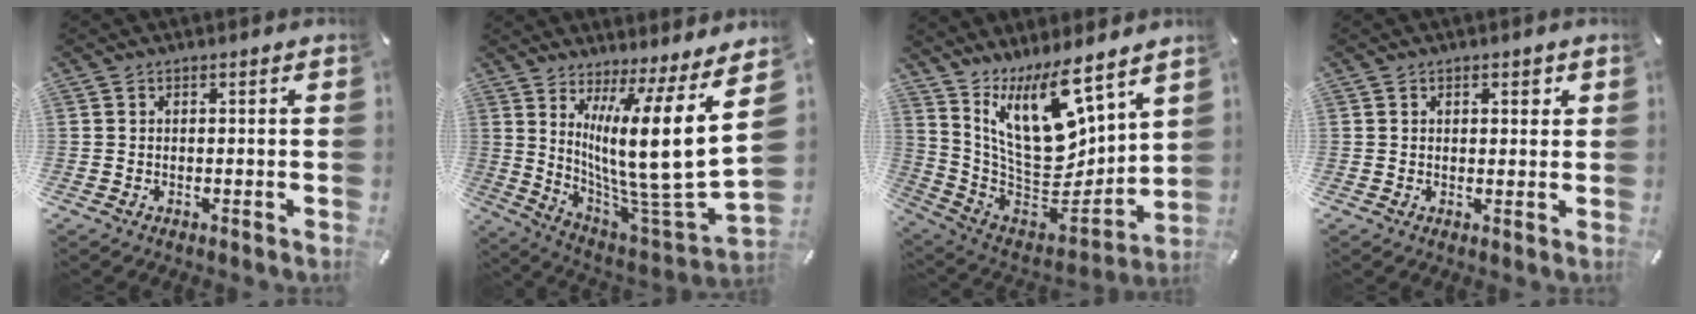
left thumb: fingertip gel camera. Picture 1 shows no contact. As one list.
[{"total": 20.5, "force": [6.9, 2.9, 19.1], "torque": [-0.331, -0.080, 0.107]}, {"total": 17.4, "force": [9.4, 8.2, 12.1], "torque": [-0.230, -0.092, 0.168]}, {"total": 2.1, "force": [0.9, 1.3, 1.4], "torque": [-0.014, 0.000, 0.010]}]